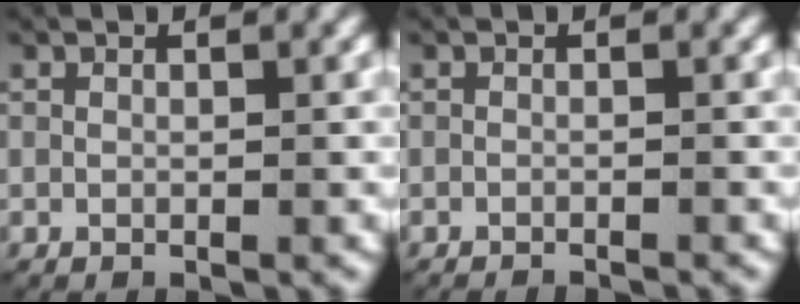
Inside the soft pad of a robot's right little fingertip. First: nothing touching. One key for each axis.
{"total": 1.4, "fx": -1.4, "fy": 0.1, "fz": 0.1, "tx": -0.005, "ty": -0.004, "tz": -0.021}